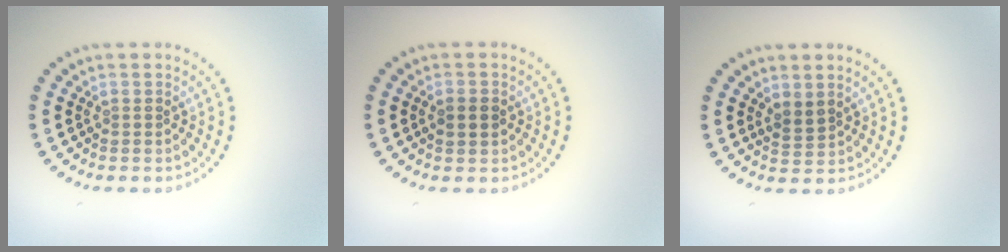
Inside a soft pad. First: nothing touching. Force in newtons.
{"total": 2.1, "press": 2.1, "slide": 0.2}
{"total": 1.4, "press": 1.2, "slide": 0.8}